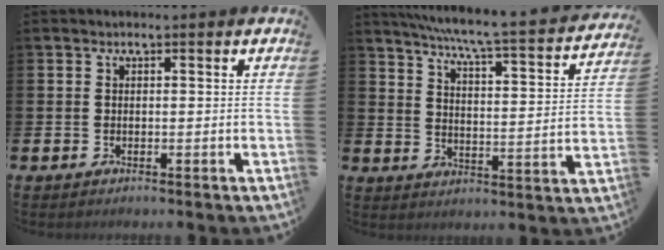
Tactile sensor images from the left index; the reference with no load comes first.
{"total": 5.8, "force": [5.2, -0.1, 2.6], "torque": [-0.079, -0.045, 0.082]}